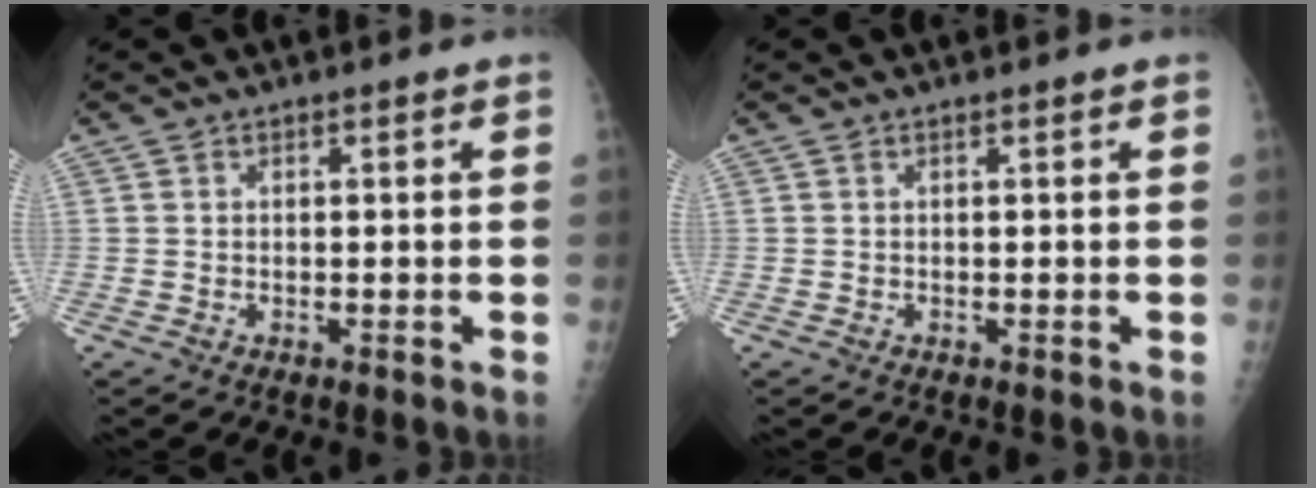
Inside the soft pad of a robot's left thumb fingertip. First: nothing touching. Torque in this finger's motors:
{"motor_torque": [-0.03, 0.09, -0.07, -0.05, 0.00]}